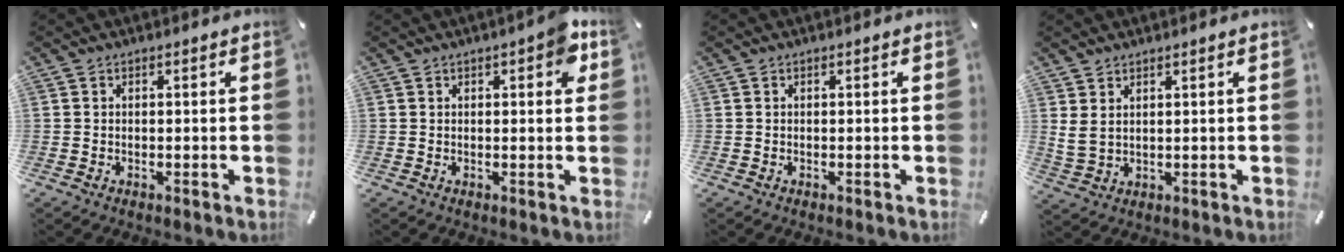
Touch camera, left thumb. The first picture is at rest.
{"total": 4.7, "force": [1.6, 1.8, 4.0], "torque": [-0.049, -0.004, 0.021]}
{"total": 0.0}
{"total": 3.3, "force": [2.1, 1.4, 2.2], "torque": [-0.053, -0.007, 0.038]}